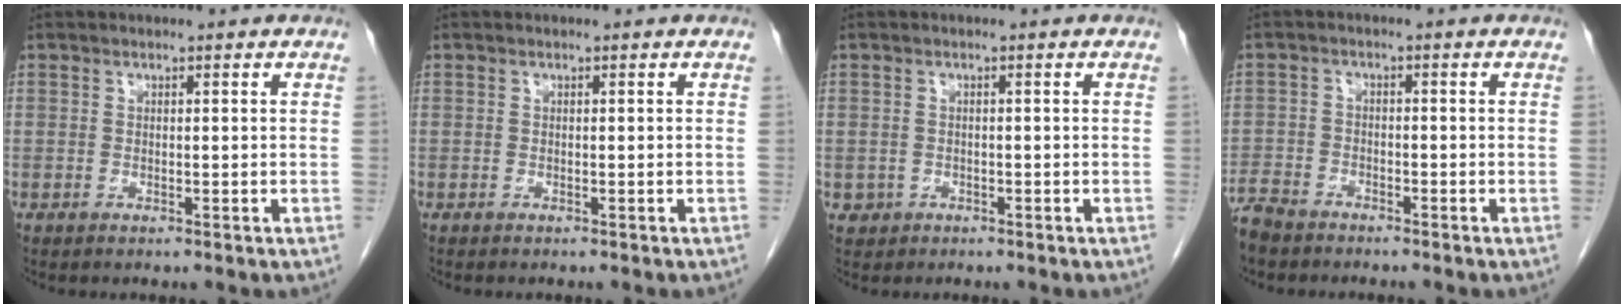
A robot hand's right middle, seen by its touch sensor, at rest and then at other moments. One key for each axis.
{"total": 0.6, "fx": -0.6, "fy": 0.1, "fz": 0.3, "tx": -0.004, "ty": -0.001, "tz": -0.008}
{"total": 1.4, "fx": -0.5, "fy": 1.3, "fz": 0.1, "tx": -0.002, "ty": 0.005, "tz": -0.004}
{"total": 4.9, "fx": -4.4, "fy": 1.6, "fz": 1.3, "tx": -0.025, "ty": -0.011, "tz": -0.083}